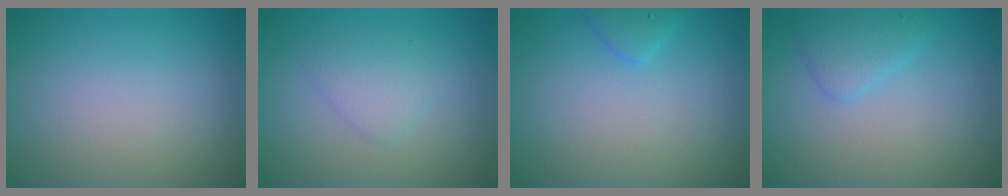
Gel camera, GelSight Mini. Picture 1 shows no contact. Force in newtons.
{"total": 1.9, "press": 1.9, "slide": 0.2}
{"total": 1.4, "press": 1.4, "slide": 0.1}
{"total": 2.0, "press": 2.0, "slide": 0.1}